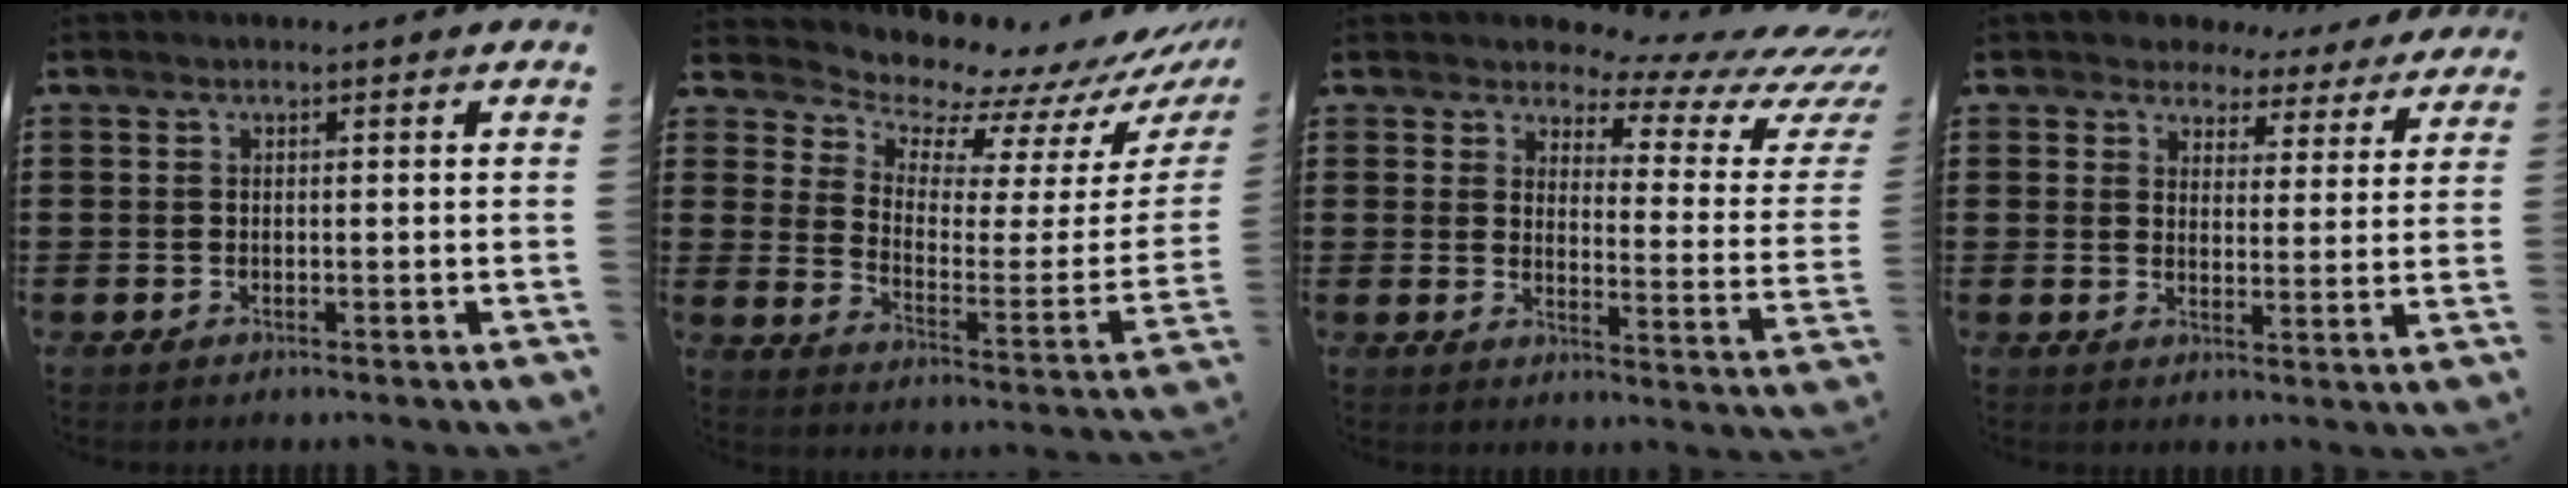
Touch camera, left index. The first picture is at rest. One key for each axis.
{"total": 7.6, "fx": 7.4, "fy": 1.5, "fz": 0.9, "tx": -0.048, "ty": -0.081, "tz": 0.126}
{"total": 5.5, "fx": 4.2, "fy": 2.1, "fz": 2.8, "tx": -0.052, "ty": -0.035, "tz": 0.065}
{"total": 4.2, "fx": 3.9, "fy": 1.6, "fz": 0.1, "tx": -0.028, "ty": -0.020, "tz": 0.065}